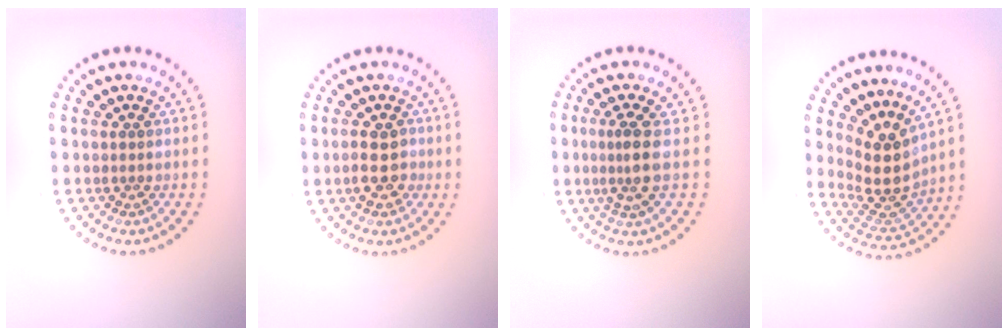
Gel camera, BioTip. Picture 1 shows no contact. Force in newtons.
{"total": 2.9, "press": 2.8, "slide": 0.3}
{"total": 2.6, "press": 1.9, "slide": 1.7}
{"total": 4.1, "press": 2.9, "slide": 2.8}